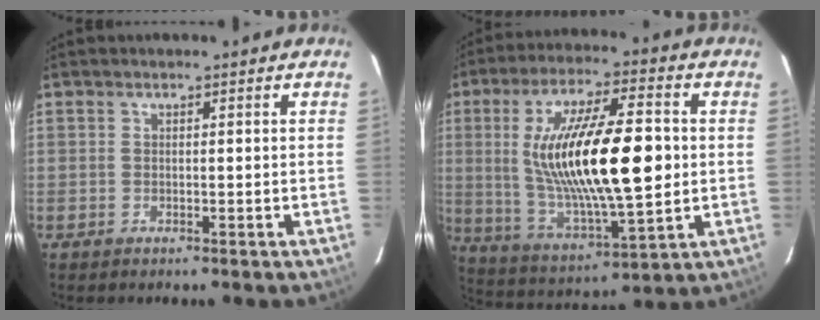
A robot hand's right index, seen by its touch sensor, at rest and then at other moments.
{"total": 22.6, "force": [1.5, 6.2, 21.7], "torque": [-0.402, -0.003, 0.043]}